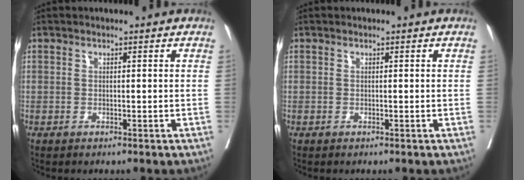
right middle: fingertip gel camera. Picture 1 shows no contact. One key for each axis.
{"total": 0.0}